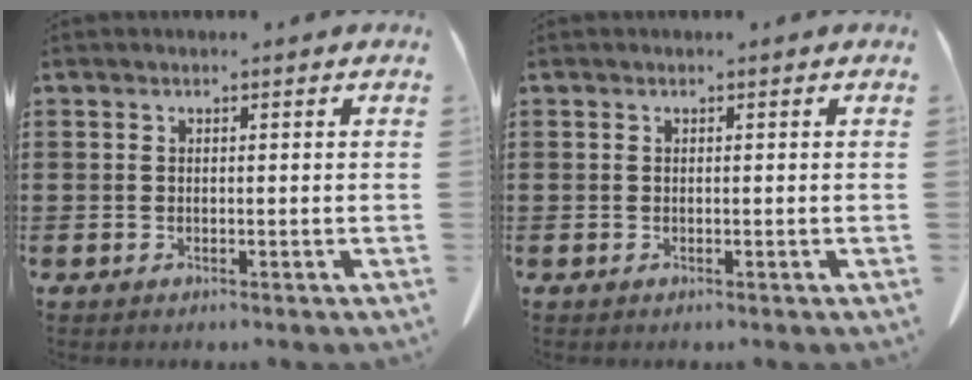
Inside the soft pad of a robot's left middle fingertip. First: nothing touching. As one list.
[{"total": 0.0}]